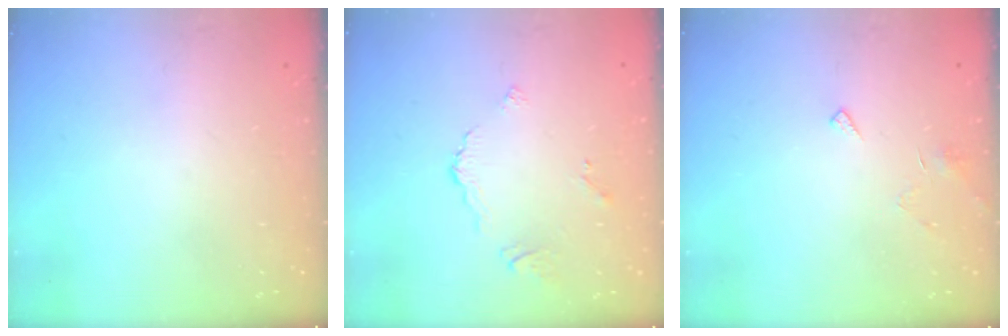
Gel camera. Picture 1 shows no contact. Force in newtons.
{"total": 3.9, "press": 3.9, "slide": 0.3}
{"total": 4.2, "press": 4.2, "slide": 0.3}